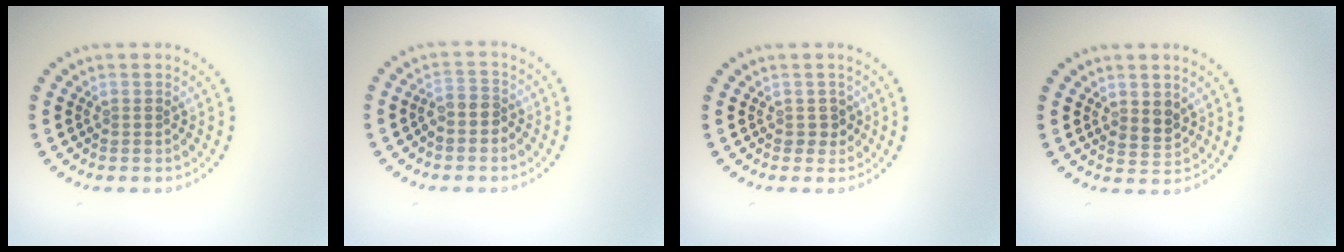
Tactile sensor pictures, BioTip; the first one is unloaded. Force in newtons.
{"total": 2.0, "press": 1.7, "slide": 1.0}
{"total": 1.1, "press": 1.0, "slide": 0.5}
{"total": 1.9, "press": 1.8, "slide": 0.7}